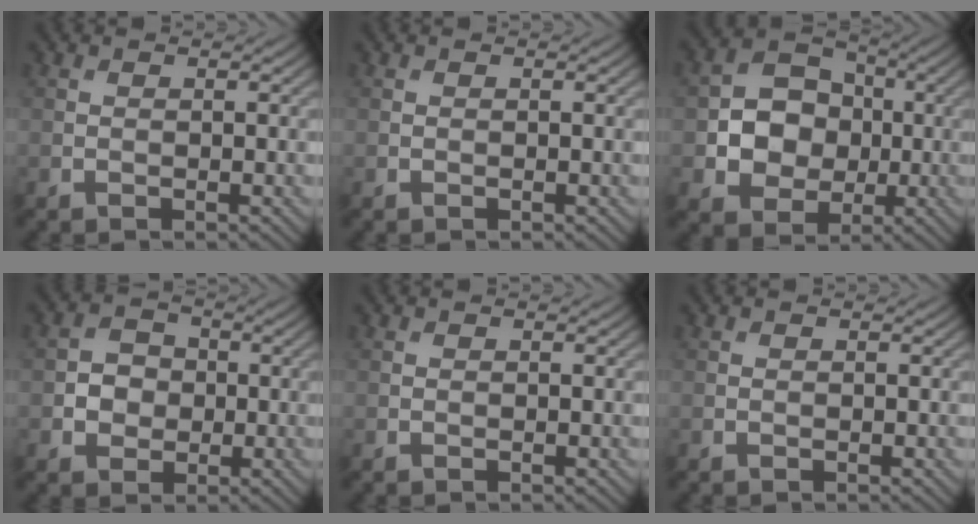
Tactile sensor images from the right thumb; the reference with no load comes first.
{"total": 0.0}
{"total": 8.7, "force": [-0.6, 7.3, 4.6], "torque": [-0.093, -0.002, -0.030]}
{"total": 3.4, "force": [-0.5, 3.1, 1.5], "torque": [-0.026, -0.003, -0.018]}
{"total": 0.0}
{"total": 0.0}